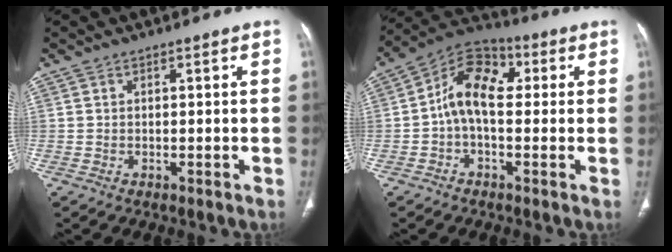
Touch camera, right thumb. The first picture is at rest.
{"total": 10.6, "force": [0.3, 6.6, 8.2], "torque": [-0.121, 0.033, -0.012]}